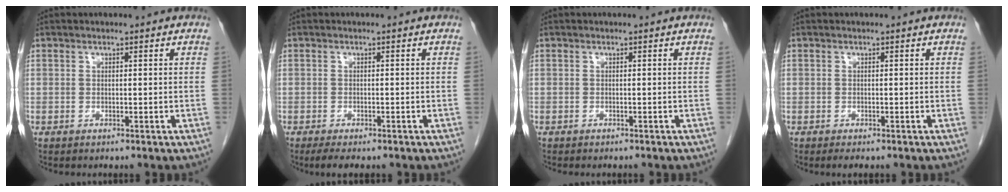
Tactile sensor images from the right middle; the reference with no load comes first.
{"total": 3.9, "force": [-3.0, 1.2, 2.3], "torque": [-0.036, -0.011, -0.042]}
{"total": 2.0, "force": [-1.8, 0.5, 0.8], "torque": [-0.016, -0.004, -0.019]}
{"total": 1.7, "force": [-1.3, 0.5, 0.9], "torque": [-0.011, -0.004, -0.015]}